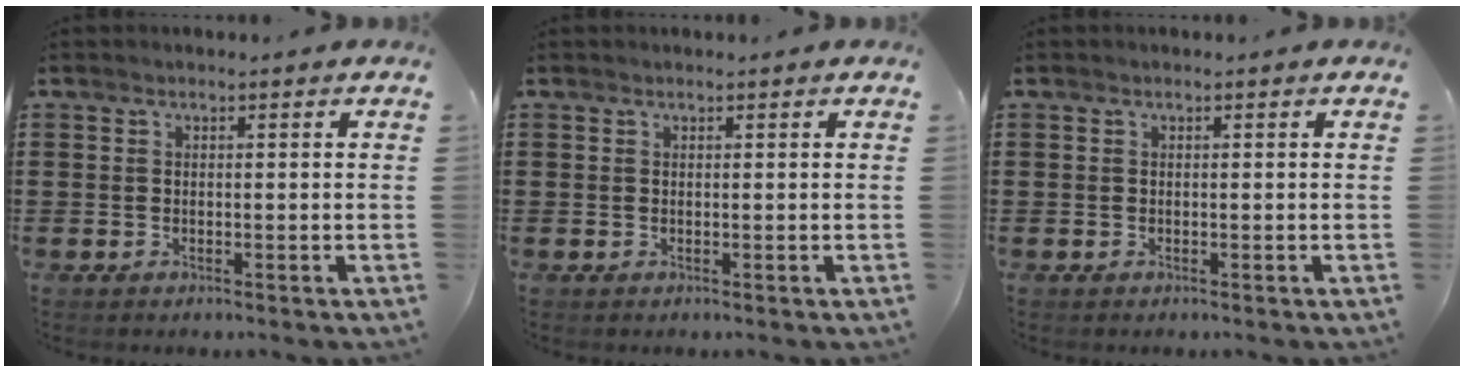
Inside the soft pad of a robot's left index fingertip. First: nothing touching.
{"total": 0.0}
{"total": 0.0}